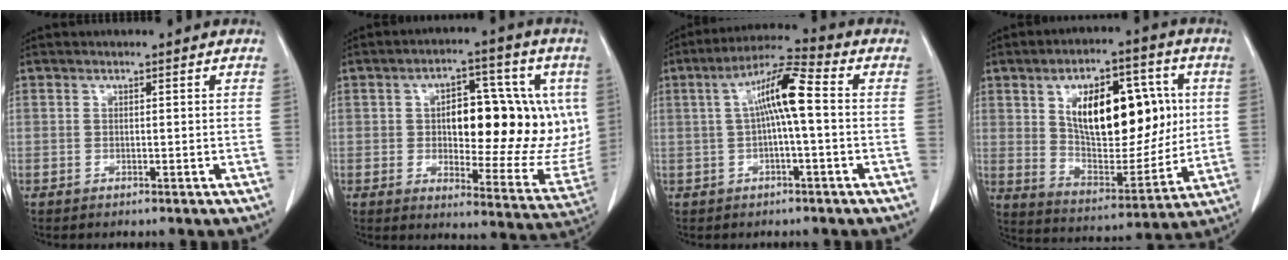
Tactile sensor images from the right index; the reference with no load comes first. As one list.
[{"total": 19.9, "force": [2.5, 8.5, 17.8], "torque": [-0.230, 0.014, 0.043]}, {"total": 8.5, "force": [0.6, 0.7, 8.4], "torque": [-0.155, 0.025, 0.007]}, {"total": 18.5, "force": [4.2, 8.9, 15.7], "torque": [-0.253, 0.018, 0.077]}]